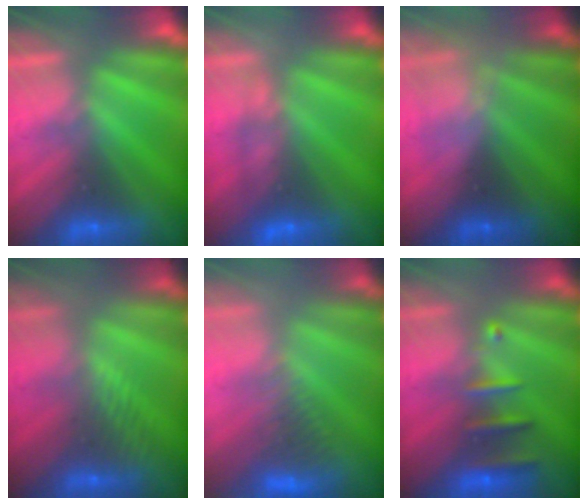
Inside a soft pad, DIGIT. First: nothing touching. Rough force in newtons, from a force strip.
{"total": 4.6}
{"total": 2.3}
{"total": 2.4}
{"total": 3.9}
{"total": 2.5}